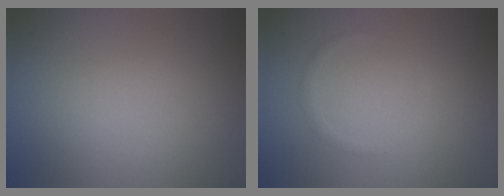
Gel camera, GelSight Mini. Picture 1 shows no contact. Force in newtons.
{"total": 0.7, "press": 0.7, "slide": 0.0}